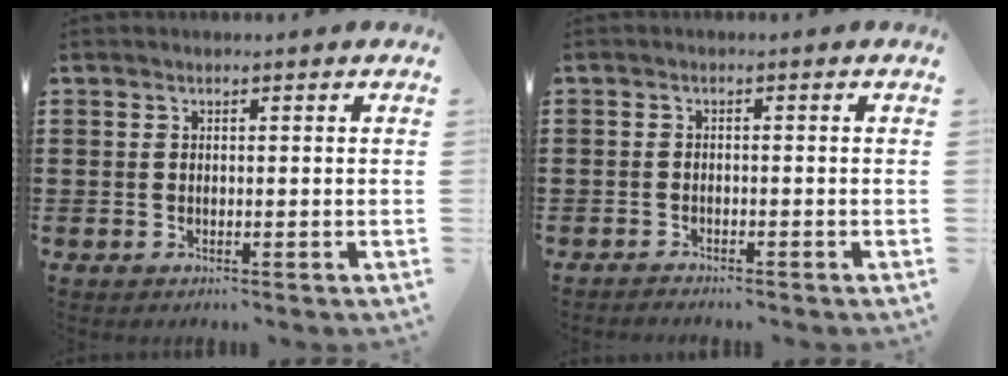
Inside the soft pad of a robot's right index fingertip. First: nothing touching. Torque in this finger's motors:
{"motor_torque": [-0.45, 0.50, -0.27, -0.14]}